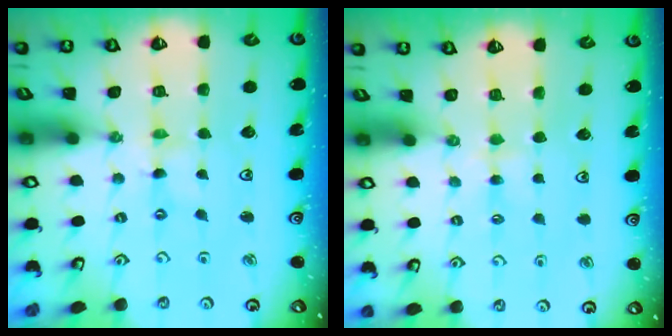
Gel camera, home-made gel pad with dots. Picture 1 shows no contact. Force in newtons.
{"total": 3.0, "press": 3.0, "slide": 0.5}